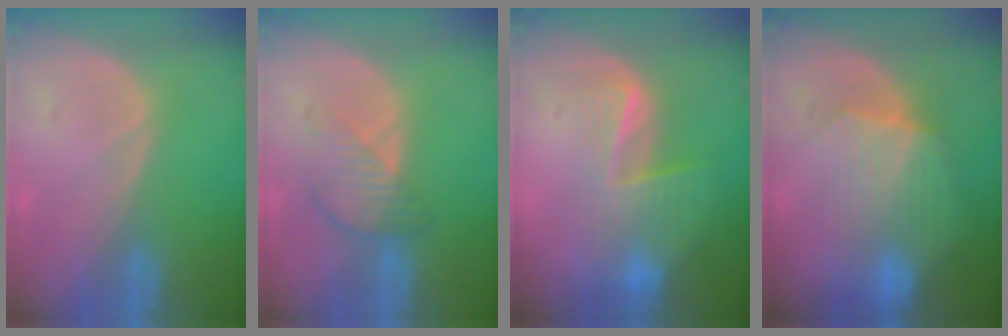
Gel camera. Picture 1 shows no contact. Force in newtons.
{"total": 4.6, "press": 4.1, "slide": 2.1}
{"total": 6.8, "press": 6.3, "slide": 2.4}
{"total": 8.3, "press": 8.1, "slide": 1.7}